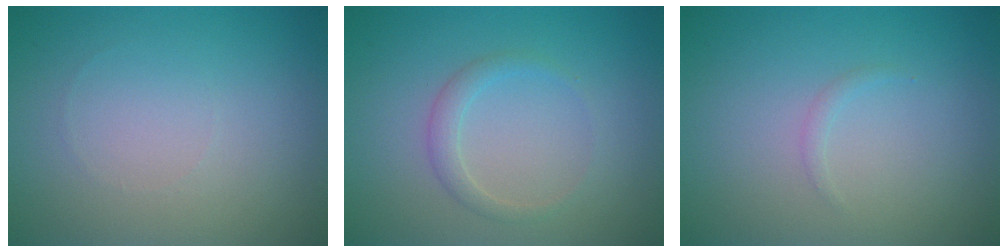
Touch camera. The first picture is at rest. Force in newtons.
{"total": 1.5, "press": 1.5, "slide": 0.0}
{"total": 0.6, "press": 0.6, "slide": 0.1}